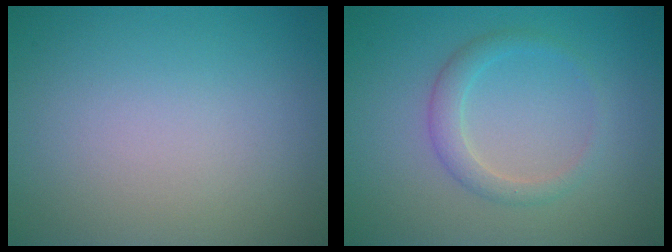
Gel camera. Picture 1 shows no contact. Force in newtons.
{"total": 2.1, "press": 2.1, "slide": 0.1}